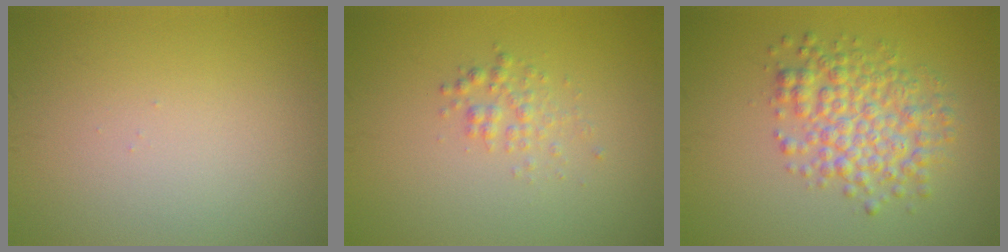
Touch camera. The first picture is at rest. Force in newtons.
{"total": 1.5, "press": 1.5, "slide": 0.0}
{"total": 5.0, "press": 5.0, "slide": 0.1}